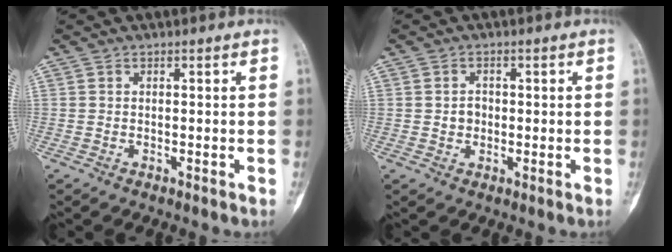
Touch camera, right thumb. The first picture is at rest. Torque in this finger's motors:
{"motor_torque": [0.00, 0.00, 0.17, -0.11, -0.01]}